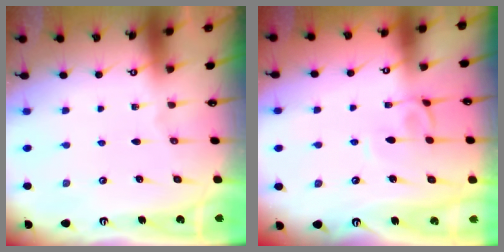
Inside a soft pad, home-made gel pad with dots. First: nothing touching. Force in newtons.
{"total": 2.0, "press": 2.0, "slide": 0.2}